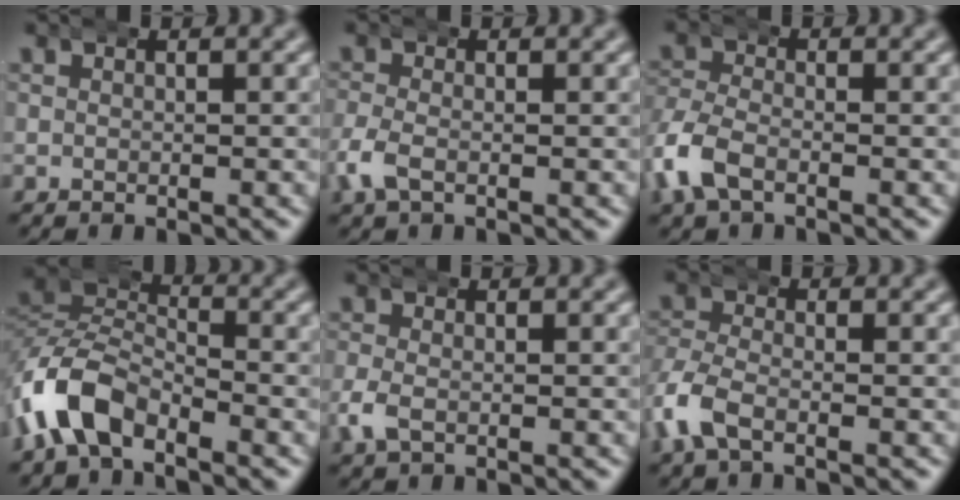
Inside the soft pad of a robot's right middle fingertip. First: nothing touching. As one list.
[{"total": 2.5, "force": [-1.1, 1.5, 1.6], "torque": [-0.051, -0.005, -0.019]}, {"total": 4.1, "force": [-1.6, 3.0, 2.3], "torque": [-0.080, -0.014, -0.026]}, {"total": 5.6, "force": [-2.5, 3.8, 3.3], "torque": [-0.085, -0.005, -0.049]}, {"total": 2.1, "force": [-0.7, 1.4, 1.4], "torque": [-0.045, -0.005, -0.011]}, {"total": 3.5, "force": [-1.5, 2.2, 2.2], "torque": [-0.076, -0.012, -0.025]}]